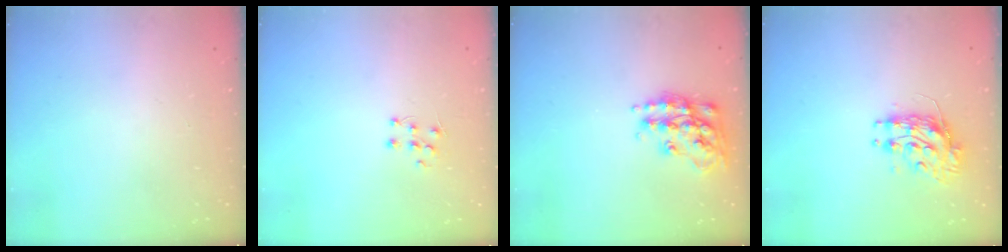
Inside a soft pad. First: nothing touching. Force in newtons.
{"total": 4.9, "press": 4.9, "slide": 0.4}
{"total": 17.4, "press": 17.3, "slide": 1.2}
{"total": 9.3, "press": 9.2, "slide": 0.6}